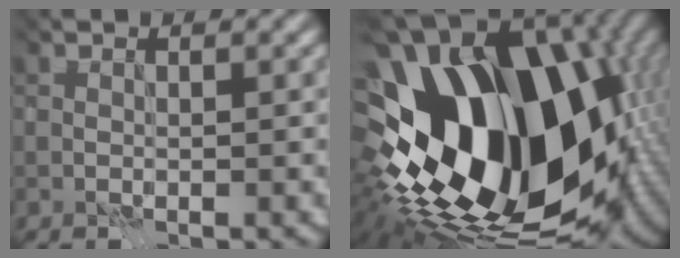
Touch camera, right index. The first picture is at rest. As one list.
[{"total": 18.1, "force": [-3.0, 11.3, 13.7], "torque": [-0.263, -0.019, -0.034]}]